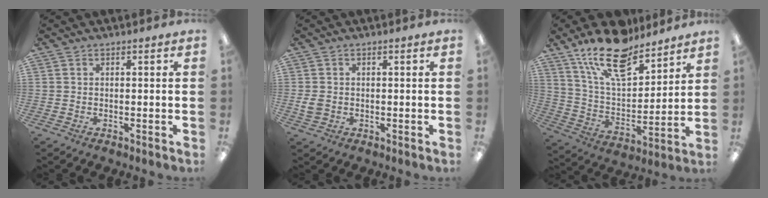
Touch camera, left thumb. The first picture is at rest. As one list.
[{"total": 2.7, "force": [-0.1, 2.2, 1.6], "torque": [-0.037, 0.004, -0.004]}, {"total": 18.4, "force": [14.1, 7.5, 9.1], "torque": [-0.173, -0.081, 0.250]}]